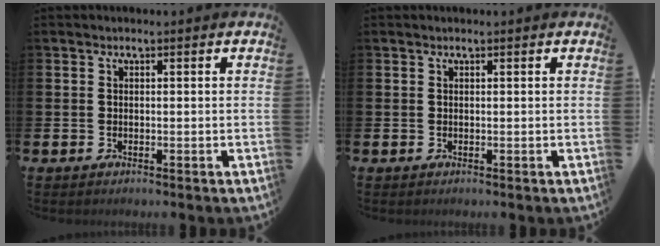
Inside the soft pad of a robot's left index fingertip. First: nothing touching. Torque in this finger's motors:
{"motor_torque": [-0.81, -0.06, -1.05, -0.01]}